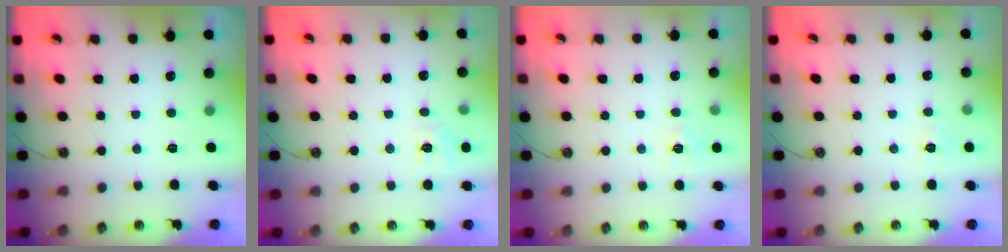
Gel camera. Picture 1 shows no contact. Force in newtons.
{"total": 7.5, "press": 7.5, "slide": 0.7}
{"total": 7.2, "press": 7.2, "slide": 0.7}
{"total": 6.4, "press": 6.4, "slide": 0.7}